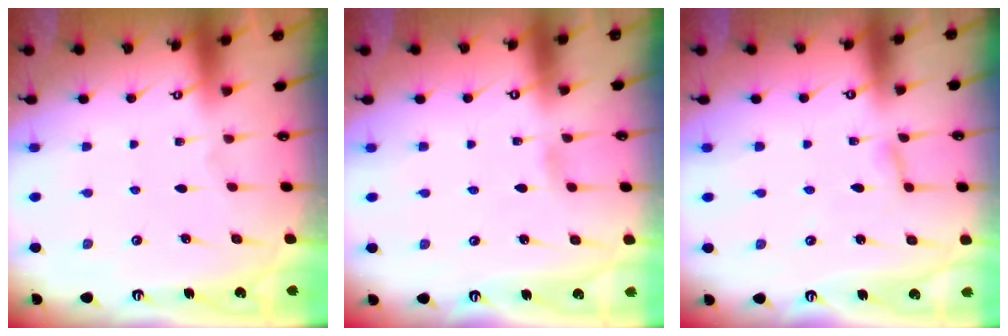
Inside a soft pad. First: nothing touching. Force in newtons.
{"total": 1.9, "press": 1.9, "slide": 0.2}
{"total": 3.0, "press": 3.0, "slide": 0.3}